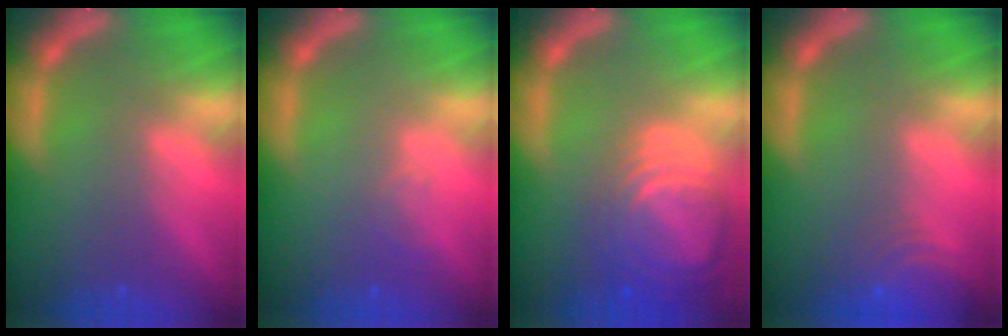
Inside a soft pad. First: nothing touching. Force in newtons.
{"total": 1.0}
{"total": 9.5}
{"total": 5.0}